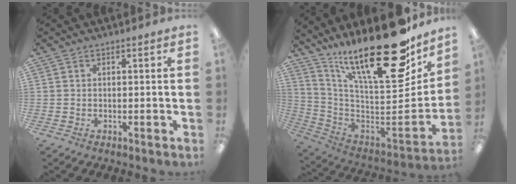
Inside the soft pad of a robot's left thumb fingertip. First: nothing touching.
{"total": 28.7, "force": [19.7, 7.9, 19.4], "torque": [-0.273, -0.149, 0.324]}